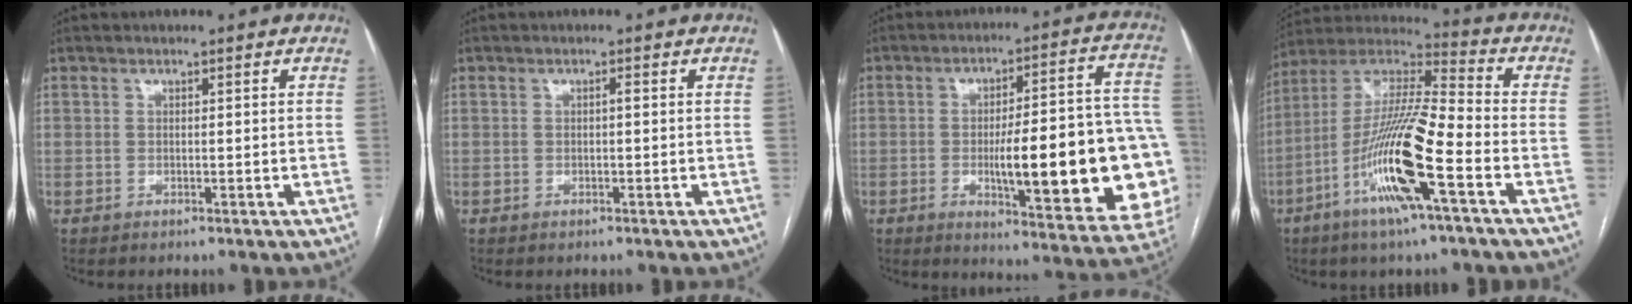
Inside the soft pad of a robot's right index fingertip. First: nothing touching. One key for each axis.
{"total": 0.6, "fx": 0.0, "fy": 0.1, "fz": 0.6, "tx": -0.010, "ty": 0.001, "tz": -0.001}
{"total": 24.7, "fx": -4.2, "fy": 4.3, "fz": 24.0, "tx": -0.244, "ty": 0.013, "tz": -0.046}
{"total": 17.4, "fx": -6.9, "fy": 1.0, "fz": 16.0, "tx": -0.322, "ty": -0.011, "tz": -0.133}